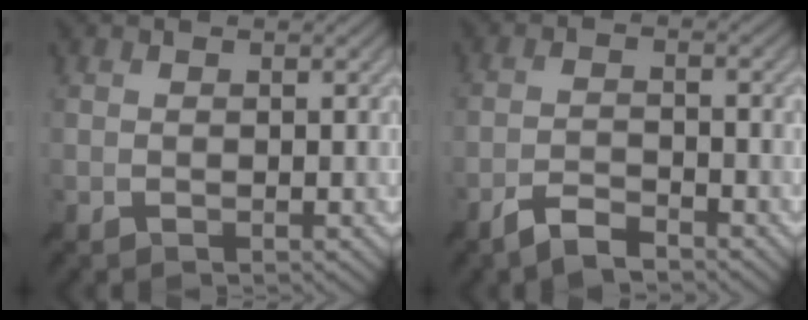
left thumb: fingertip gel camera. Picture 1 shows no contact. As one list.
[{"total": 3.6, "force": [-3.0, 0.7, 1.9], "torque": [-0.039, 0.001, -0.064]}]